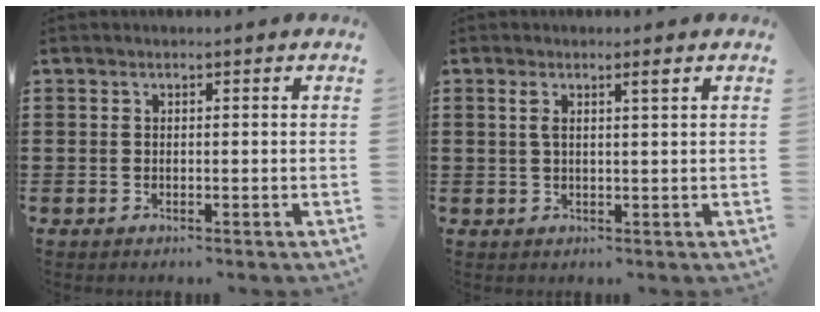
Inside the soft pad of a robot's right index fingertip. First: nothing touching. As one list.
[{"total": 2.2, "force": [0.9, 0.2, 2.0], "torque": [-0.040, 0.001, 0.014]}]